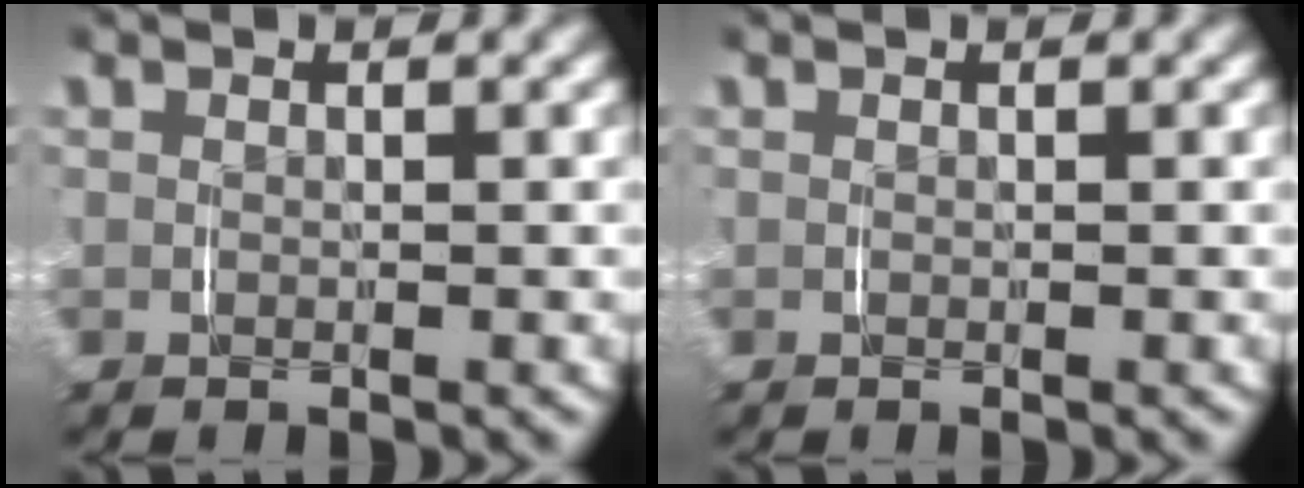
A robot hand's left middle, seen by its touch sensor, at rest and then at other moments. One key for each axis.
{"total": 0.0}